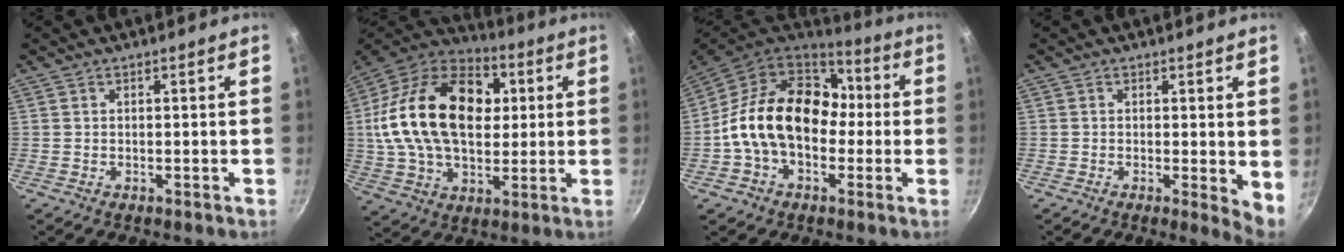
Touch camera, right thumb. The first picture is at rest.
{"total": 27.7, "force": [4.2, 18.2, 20.5], "torque": [-0.348, 0.022, 0.063]}
{"total": 20.4, "force": [-0.4, 14.7, 14.0], "torque": [-0.208, 0.047, -0.017]}
{"total": 4.5, "force": [0.3, 1.4, 4.2], "torque": [-0.054, -0.013, 0.001]}